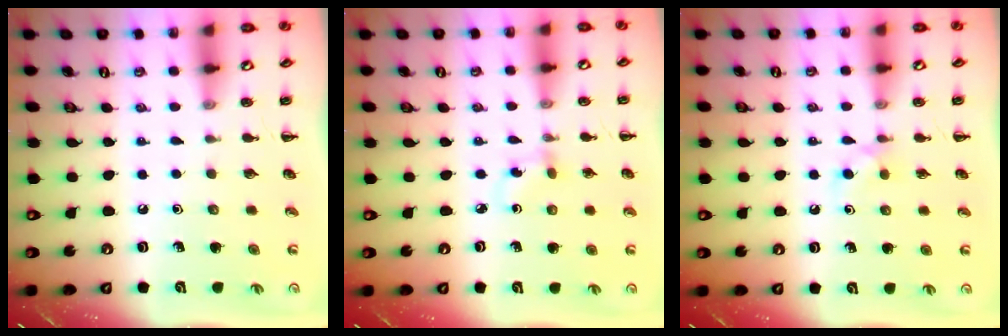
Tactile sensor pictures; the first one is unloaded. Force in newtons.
{"total": 2.2, "press": 2.0, "slide": 0.9}
{"total": 4.2, "press": 4.0, "slide": 1.3}